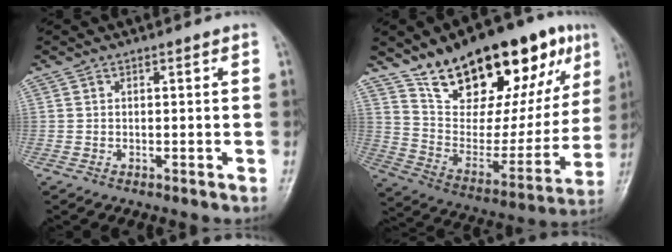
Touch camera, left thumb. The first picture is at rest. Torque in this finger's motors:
{"motor_torque": [1.03, 0.92, 1.56, -1.21, 0.47]}